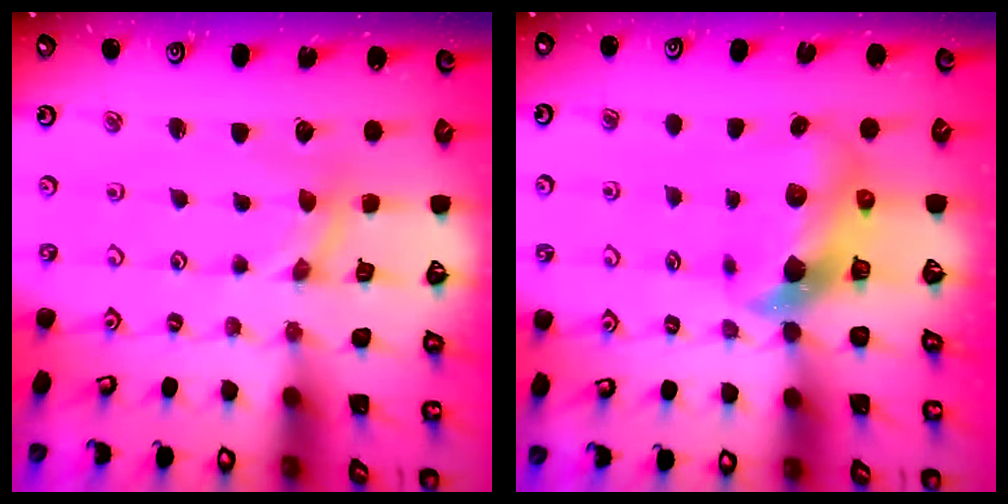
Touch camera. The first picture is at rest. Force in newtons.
{"total": 7.6, "press": 7.5, "slide": 1.1}